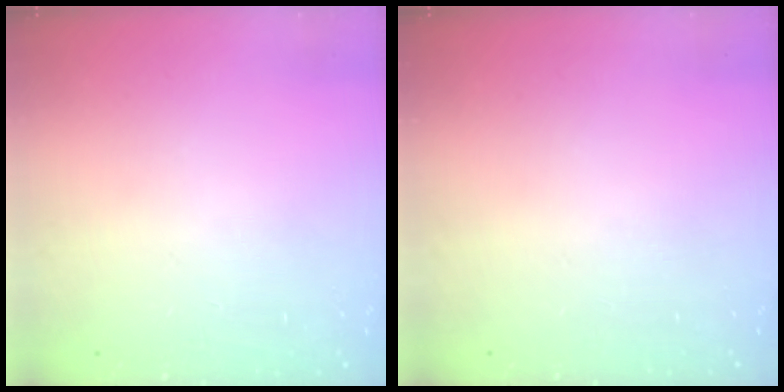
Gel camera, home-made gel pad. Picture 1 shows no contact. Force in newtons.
{"total": 0.0}